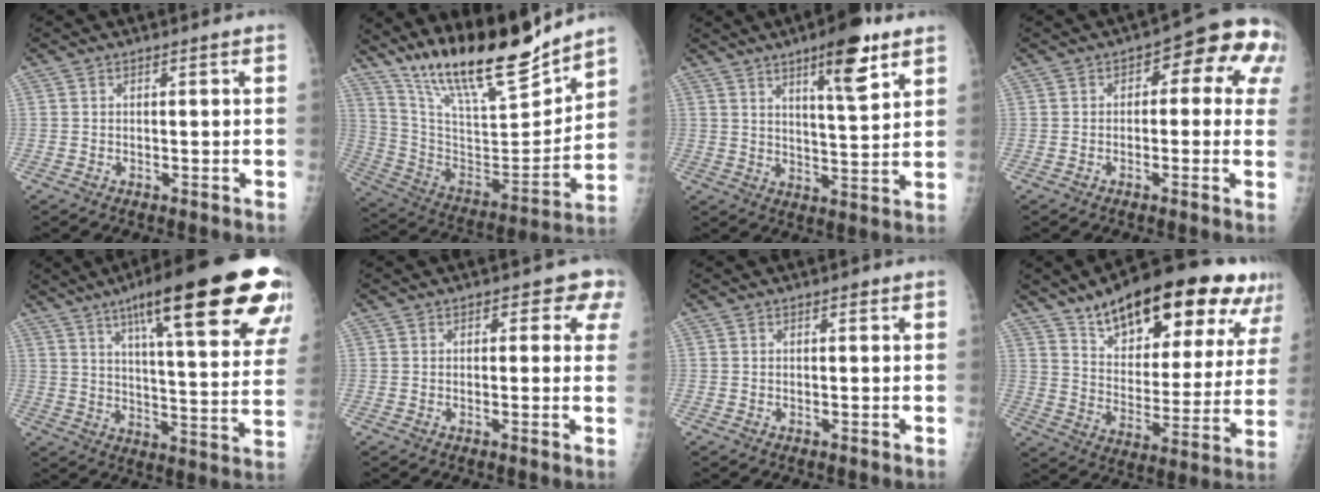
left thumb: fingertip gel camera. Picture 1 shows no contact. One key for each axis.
{"total": 22.7, "fx": 18.8, "fy": 4.8, "fz": 11.9, "tx": -0.171, "ty": -0.106, "tz": 0.330}
{"total": 11.4, "fx": 6.6, "fy": 2.7, "fz": 8.9, "tx": -0.119, "ty": -0.038, "tz": 0.098}
{"total": 10.9, "fx": 2.4, "fy": 5.9, "fz": 8.8, "tx": -0.054, "ty": 0.030, "tz": 0.015}
{"total": 29.4, "fx": 16.5, "fy": 5.6, "fz": 23.7, "tx": -0.289, "ty": -0.031, "tz": 0.235}
{"total": 3.9, "fx": 1.9, "fy": 2.6, "fz": 2.2, "tx": 0.015, "ty": -0.001, "tz": 0.009}
{"total": 0.6, "fx": 0.2, "fy": 0.4, "fz": 0.4, "tx": 0.000, "ty": 0.001, "tz": -0.001}
{"total": 27.1, "fx": 17.0, "fy": 10.7, "fz": 18.2, "tx": -0.236, "ty": -0.040, "tz": 0.257}